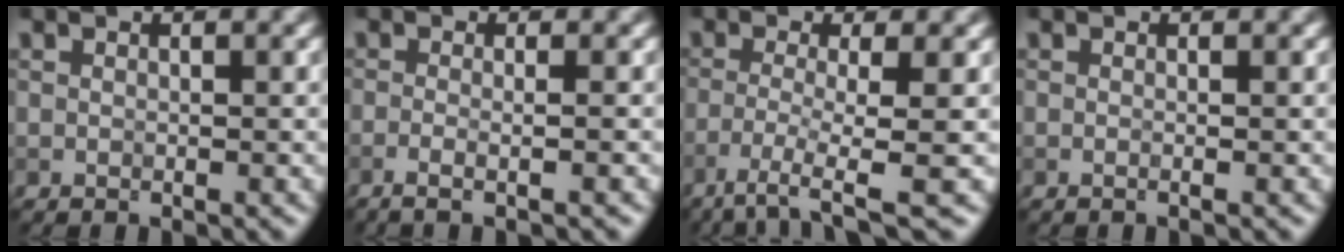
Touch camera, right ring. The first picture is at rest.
{"total": 3.0, "force": [-0.9, 1.3, 2.6], "torque": [-0.017, 0.004, -0.033]}
{"total": 4.3, "force": [-2.2, 0.5, 3.7], "torque": [-0.067, -0.006, -0.049]}
{"total": 0.6, "force": [0.0, 0.1, 0.5], "torque": [-0.011, -0.008, -0.004]}